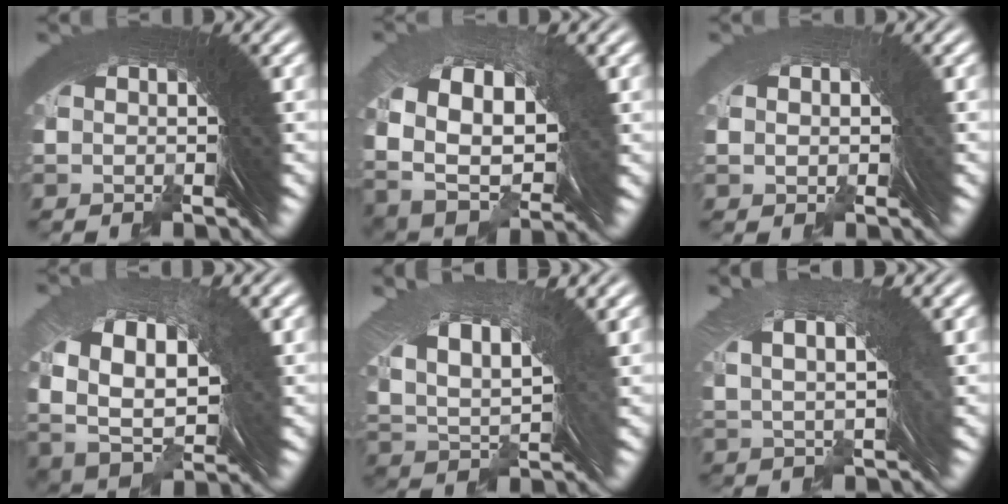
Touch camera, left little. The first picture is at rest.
{"total": 9.0, "force": [0.0, 6.4, 6.4], "torque": [-0.134, -0.019, 0.008]}
{"total": 0.0}
{"total": 7.9, "force": [-0.3, 5.4, 5.8], "torque": [-0.123, -0.023, 0.011]}
{"total": 7.7, "force": [2.6, 4.3, 5.8], "torque": [-0.104, 0.005, 0.044]}
{"total": 4.3, "force": [1.9, 1.3, 3.6], "torque": [-0.044, 0.022, 0.030]}